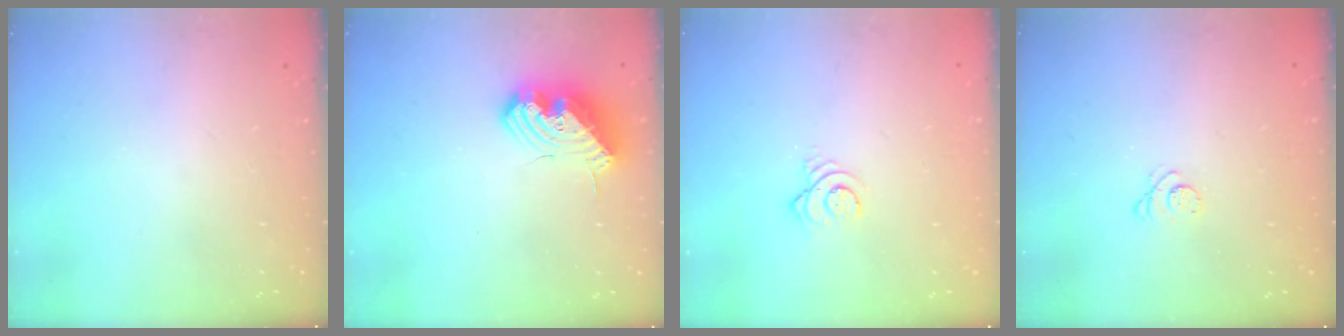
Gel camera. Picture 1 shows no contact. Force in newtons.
{"total": 15.2, "press": 15.2, "slide": 0.3}
{"total": 3.4, "press": 3.4, "slide": 0.2}
{"total": 2.7, "press": 2.7, "slide": 0.3}